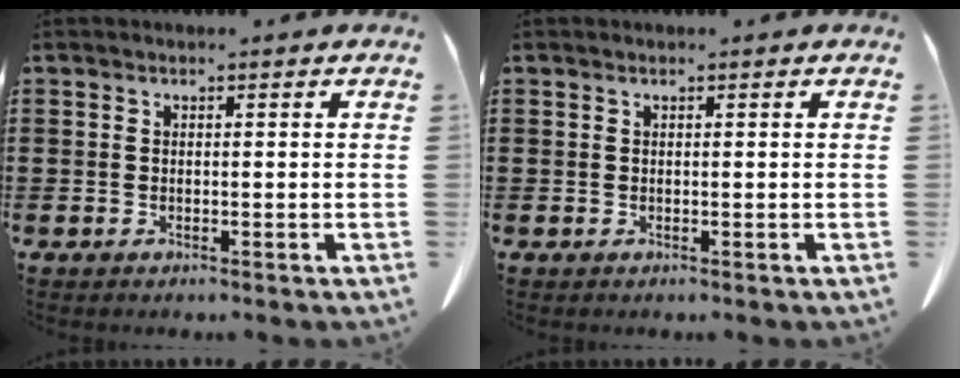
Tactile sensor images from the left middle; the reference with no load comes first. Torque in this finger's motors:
{"motor_torque": [-1.00, 1.11, 0.00, 0.01]}